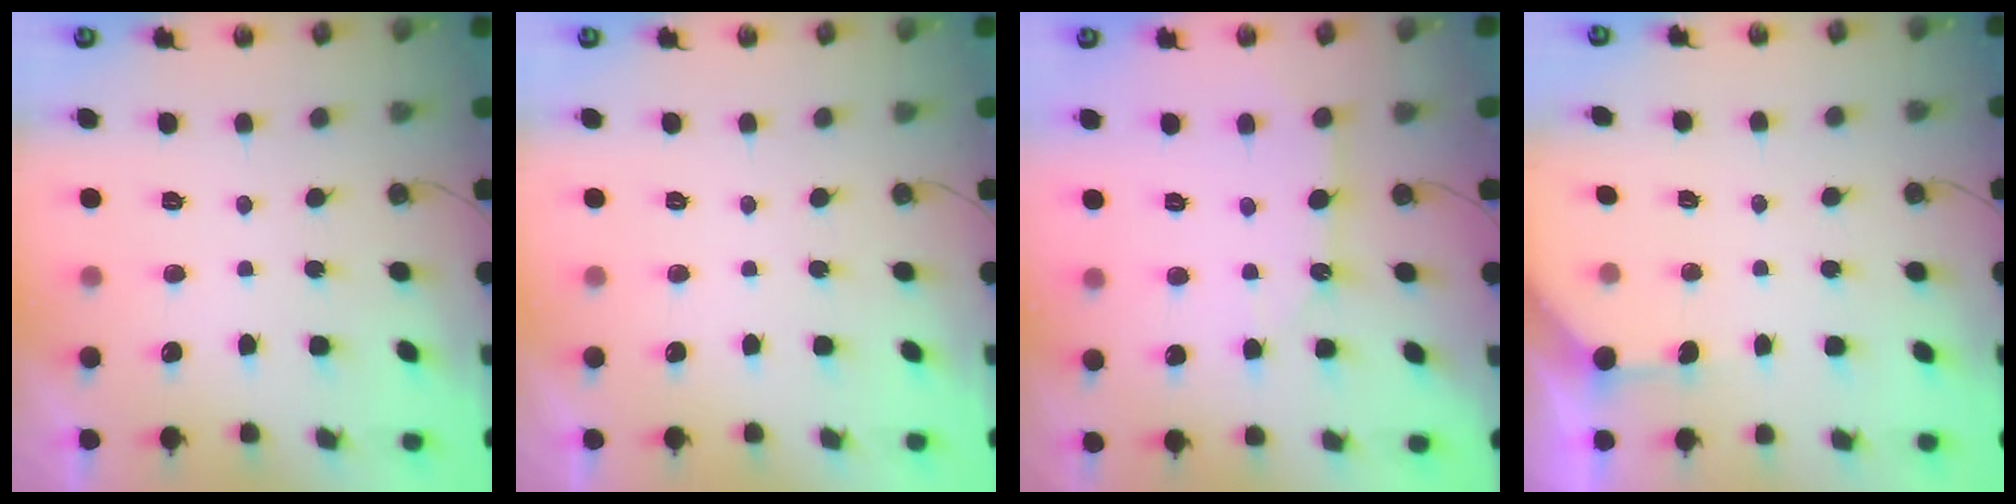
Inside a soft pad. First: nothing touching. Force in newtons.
{"total": 0.0}
{"total": 8.0, "press": 8.0, "slide": 0.4}
{"total": 1.6, "press": 1.5, "slide": 0.3}